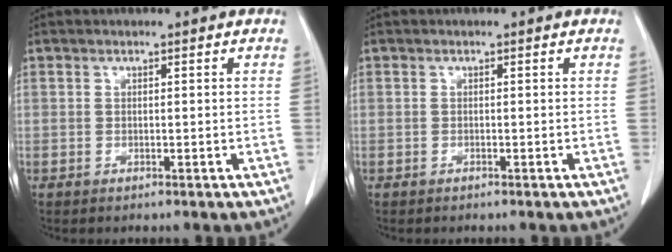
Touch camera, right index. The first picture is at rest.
{"total": 0.0}